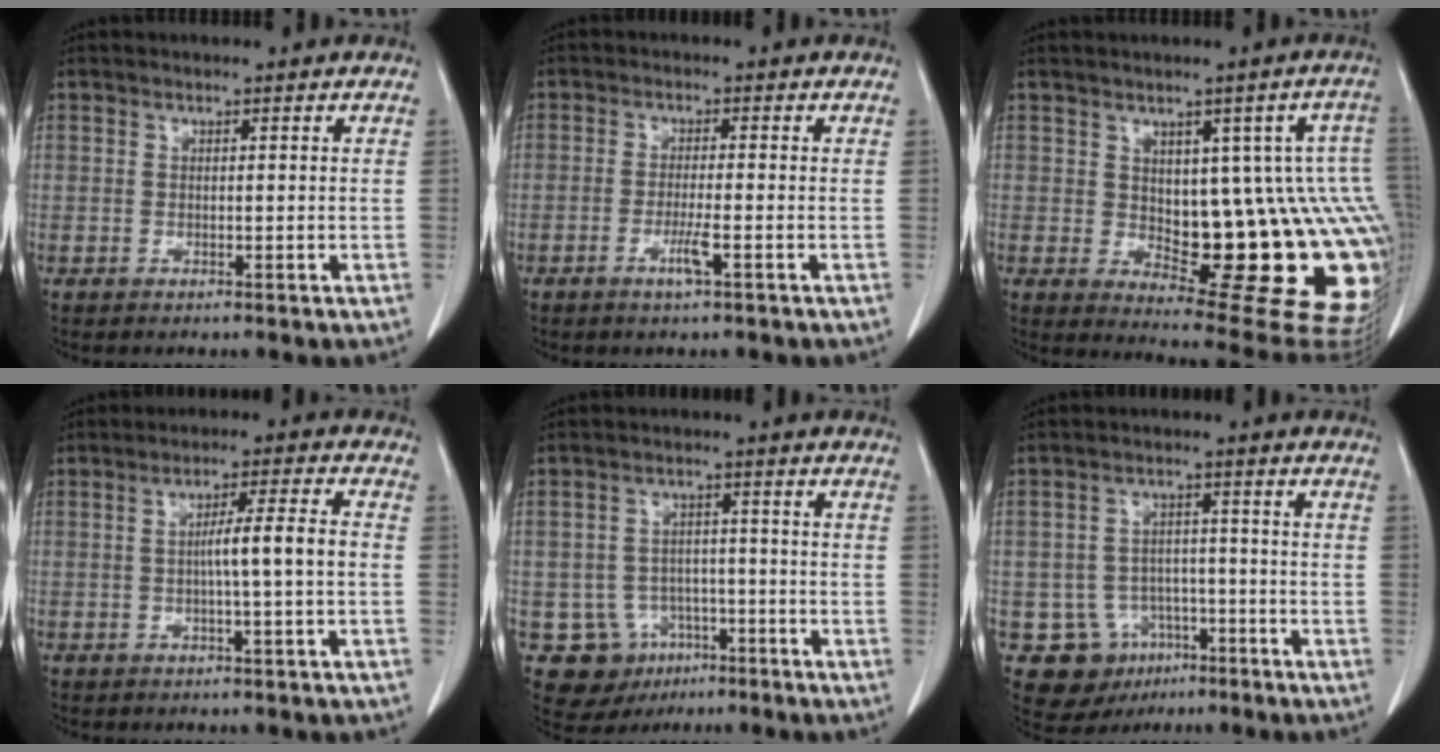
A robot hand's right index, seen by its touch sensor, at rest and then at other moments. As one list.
[{"total": 3.1, "force": [-1.5, 0.0, 2.8], "torque": [-0.056, -0.004, -0.029]}, {"total": 19.6, "force": [-1.6, 7.2, 18.2], "torque": [-0.133, 0.020, 0.002]}, {"total": 5.9, "force": [-0.5, -0.3, 5.9], "torque": [-0.096, 0.012, -0.009]}, {"total": 9.6, "force": [-4.0, 8.6, 1.8], "torque": [-0.040, 0.016, -0.047]}, {"total": 9.8, "force": [-4.3, 8.5, 2.2], "torque": [-0.043, 0.017, -0.052]}]